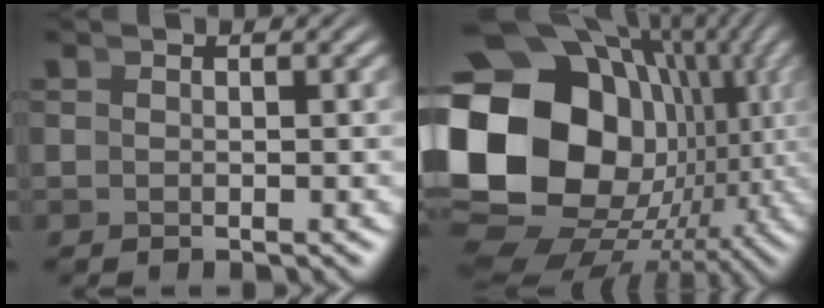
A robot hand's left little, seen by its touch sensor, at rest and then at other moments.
{"total": 25.1, "force": [-1.8, 17.4, 17.9], "torque": [-0.323, -0.062, -0.013]}